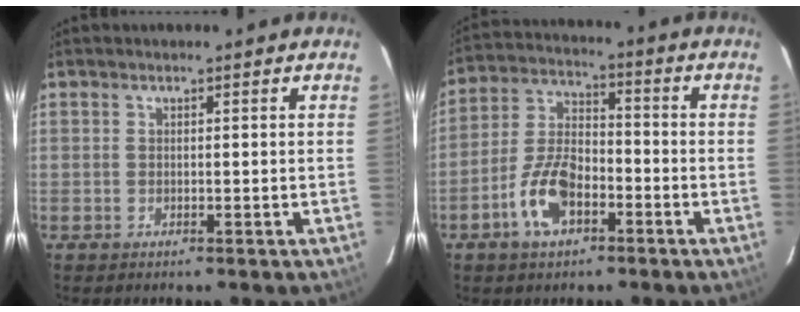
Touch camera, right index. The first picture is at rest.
{"total": 10.4, "force": [-5.2, 5.6, 7.2], "torque": [-0.151, 0.015, -0.094]}